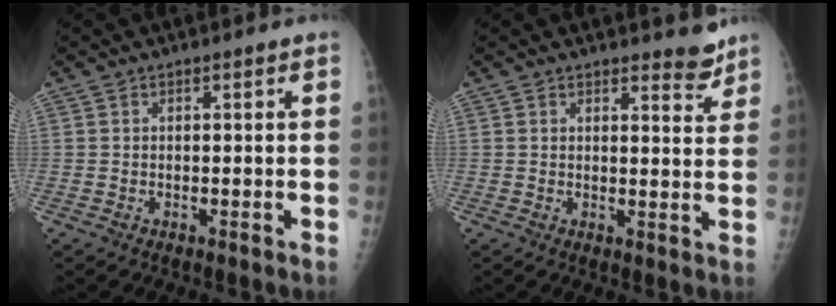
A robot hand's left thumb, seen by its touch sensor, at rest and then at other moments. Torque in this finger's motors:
{"motor_torque": [3.33, 1.68, 0.51, -0.17, 0.02]}